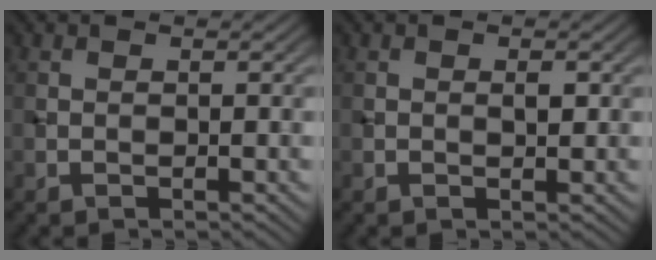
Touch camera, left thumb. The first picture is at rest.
{"total": 1.0, "force": [0.1, 0.5, 0.8], "torque": [-0.009, -0.002, 0.000]}